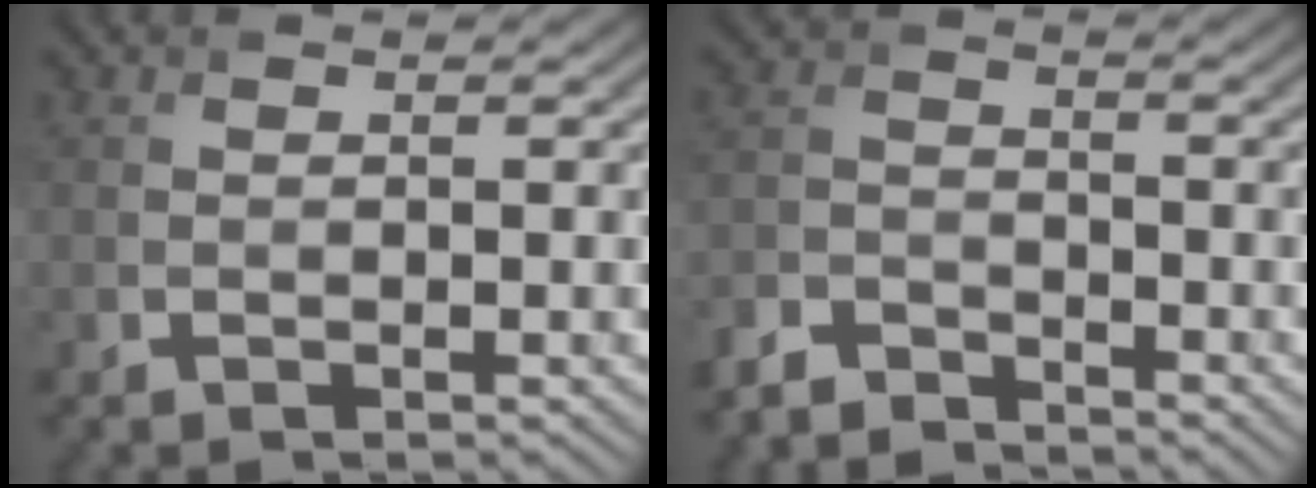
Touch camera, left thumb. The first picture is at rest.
{"total": 4.7, "force": [-4.4, 1.4, 1.0], "torque": [-0.020, -0.006, -0.101]}